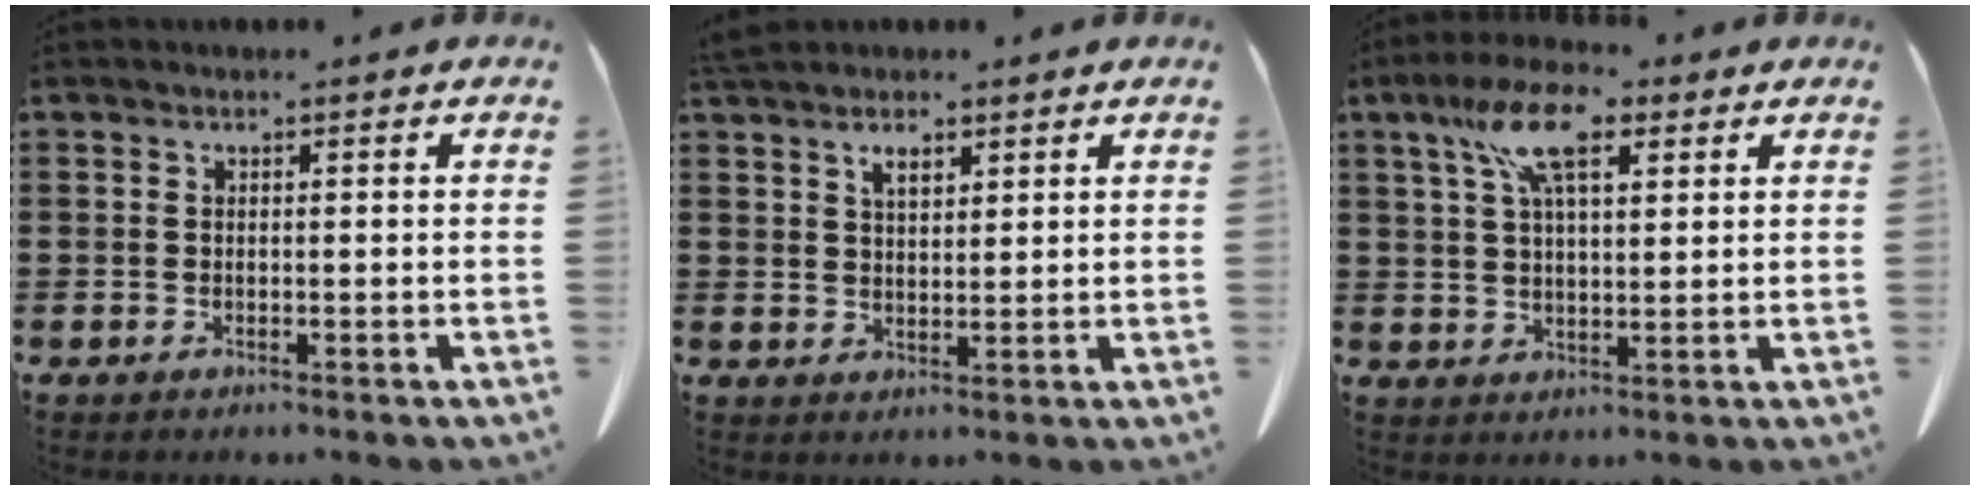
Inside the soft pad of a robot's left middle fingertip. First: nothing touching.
{"total": 3.1, "force": [2.3, 1.2, 1.6], "torque": [-0.028, 0.000, 0.042]}
{"total": 10.2, "force": [5.6, 3.8, 7.6], "torque": [-0.161, 0.008, 0.101]}